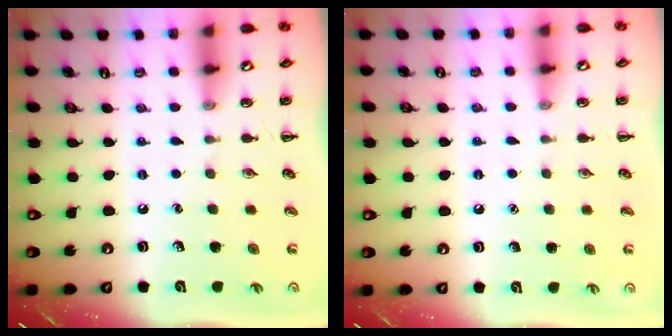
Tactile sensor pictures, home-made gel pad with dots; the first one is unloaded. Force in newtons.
{"total": 1.5, "press": 1.4, "slide": 0.1}